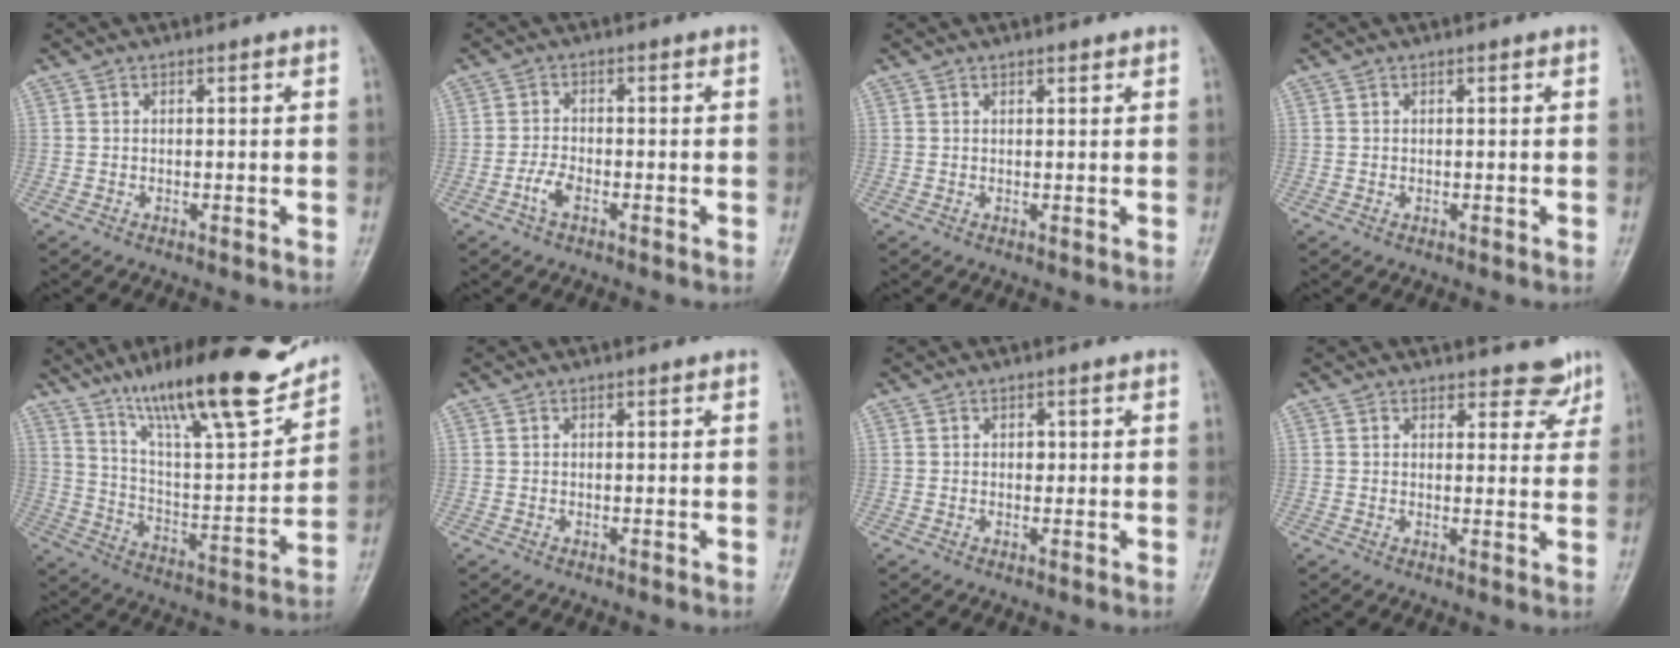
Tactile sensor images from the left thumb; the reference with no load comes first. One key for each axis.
{"total": 3.1, "fx": -1.6, "fy": 1.4, "fz": 2.2, "tx": -0.047, "ty": 0.011, "tz": -0.034}
{"total": 1.0, "fx": 0.8, "fy": 0.4, "fz": 0.5, "tx": -0.006, "ty": -0.005, "tz": 0.011}
{"total": 0.0}
{"total": 23.5, "fx": 17.0, "fy": 5.0, "fz": 15.4, "tx": -0.217, "ty": -0.074, "tz": 0.286}
{"total": 0.0}
{"total": 1.0, "fx": 0.1, "fy": 0.8, "fz": 0.6, "tx": 0.000, "ty": 0.003, "tz": -0.001}
{"total": 4.6, "fx": 3.9, "fy": 2.3, "fz": 1.1, "tx": 0.014, "ty": -0.027, "tz": 0.041}